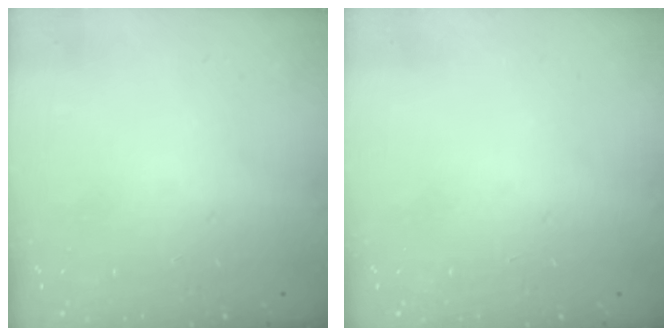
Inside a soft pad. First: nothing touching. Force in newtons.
{"total": 0.0}